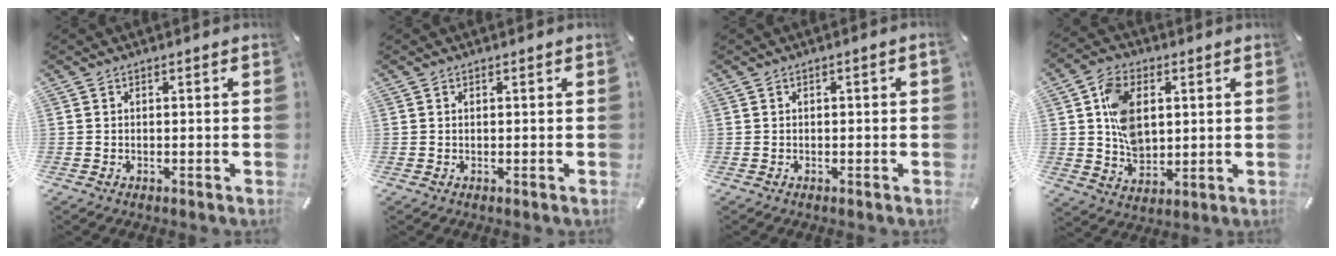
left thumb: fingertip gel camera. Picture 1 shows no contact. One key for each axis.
{"total": 0.0}
{"total": 0.8, "fx": -0.3, "fy": 0.3, "fz": 0.7, "tx": -0.012, "ty": 0.000, "tz": -0.005}
{"total": 11.2, "fx": 2.5, "fy": 8.0, "fz": 7.4, "tx": -0.149, "ty": 0.005, "tz": 0.046}